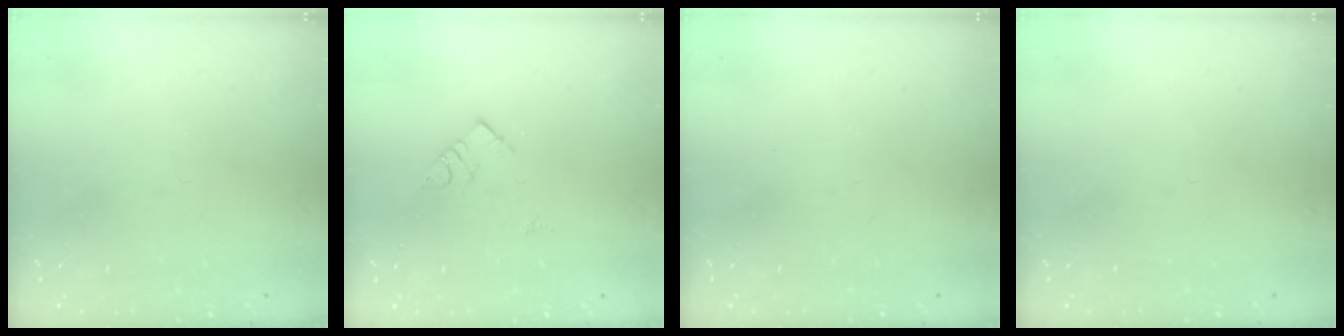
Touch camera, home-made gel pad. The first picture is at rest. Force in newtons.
{"total": 5.6, "press": 5.6, "slide": 0.1}
{"total": 2.1, "press": 2.0, "slide": 0.4}
{"total": 0.0}